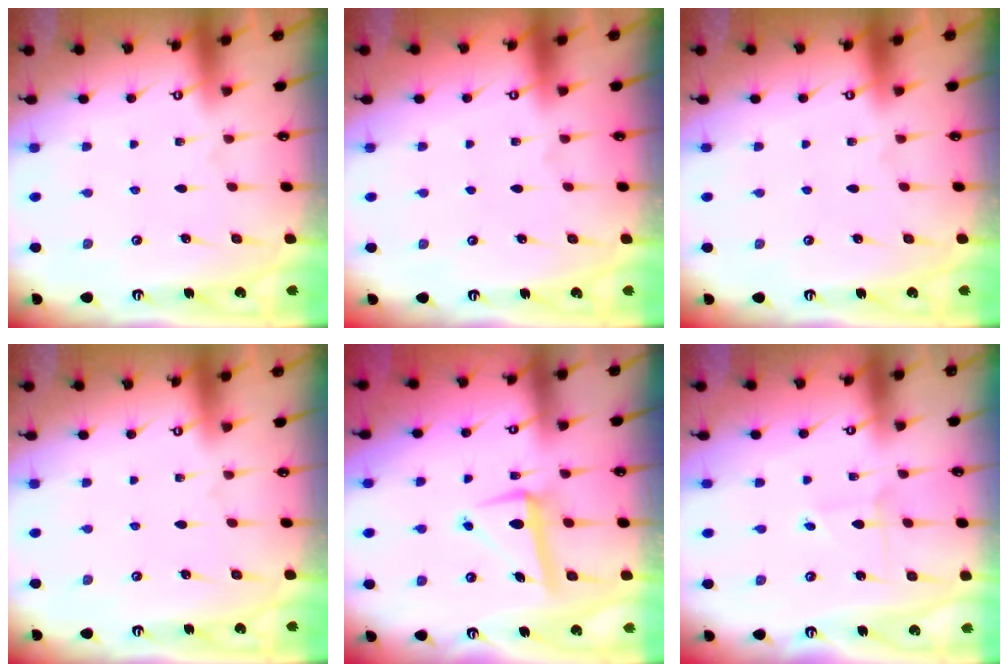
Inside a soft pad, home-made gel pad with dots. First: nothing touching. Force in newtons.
{"total": 0.0}
{"total": 0.0}
{"total": 0.0}
{"total": 7.8, "press": 7.7, "slide": 1.4}
{"total": 3.1, "press": 3.1, "slide": 0.1}